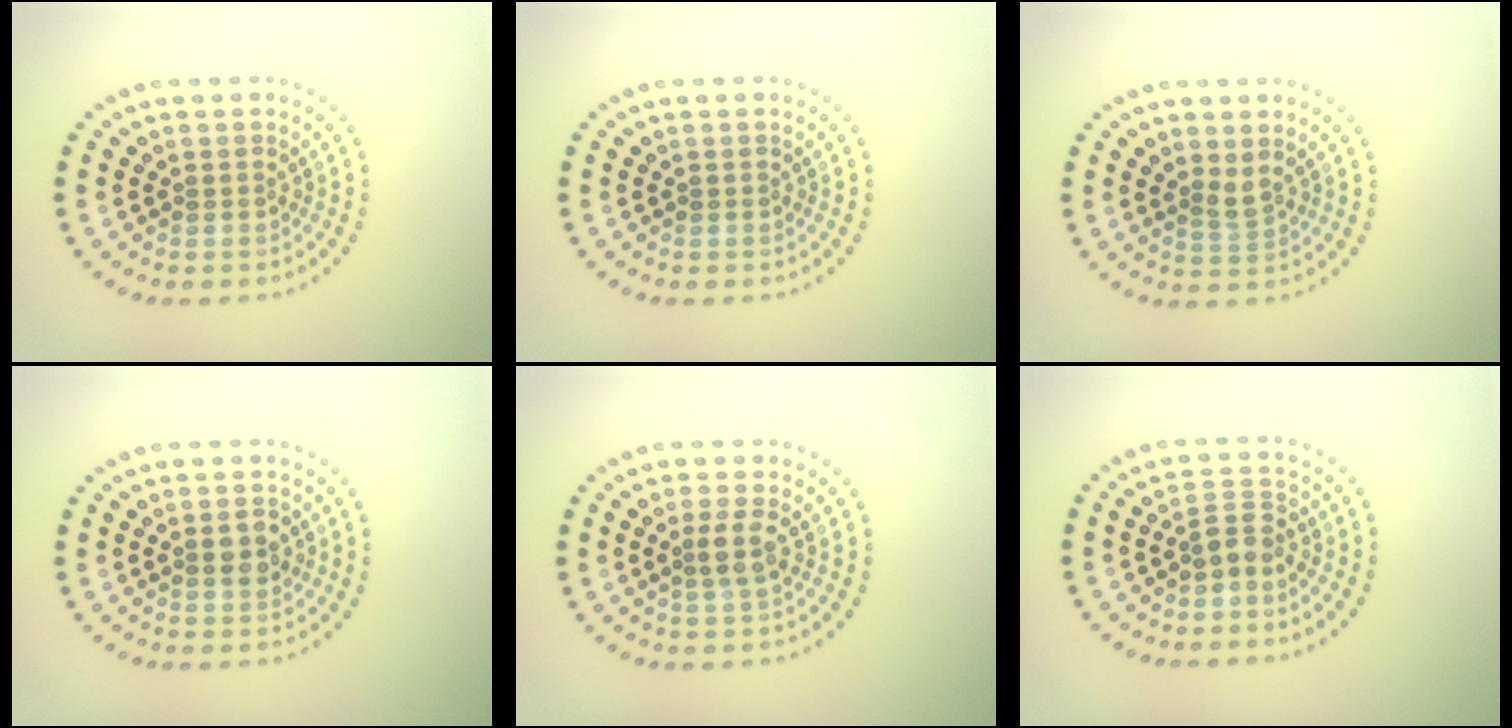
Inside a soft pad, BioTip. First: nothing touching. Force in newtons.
{"total": 0.0}
{"total": 1.4, "press": 1.1, "slide": 0.9}
{"total": 1.8, "press": 1.7, "slide": 0.2}
{"total": 2.1, "press": 1.8, "slide": 1.0}
{"total": 1.9, "press": 1.6, "slide": 1.1}